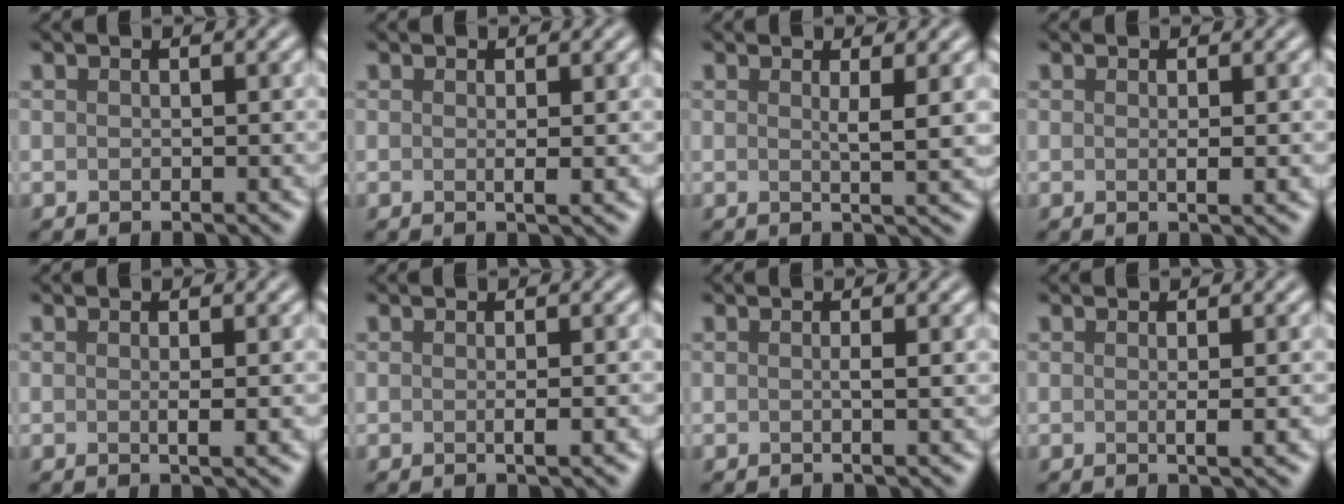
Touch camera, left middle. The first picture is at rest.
{"total": 1.1, "force": [0.0, 0.1, 1.1], "torque": [-0.014, 0.002, 0.002]}
{"total": 2.0, "force": [0.6, 0.3, 1.9], "torque": [-0.028, -0.002, 0.011]}
{"total": 1.1, "force": [-0.1, 0.1, 1.0], "torque": [-0.015, 0.002, 0.002]}
{"total": 1.6, "force": [-0.2, 0.3, 1.5], "torque": [-0.020, 0.001, -0.001]}
{"total": 1.5, "force": [-0.3, 0.4, 1.5], "torque": [-0.015, -0.001, -0.004]}
{"total": 0.8, "force": [-0.2, 0.1, 0.8], "torque": [-0.011, -0.001, -0.004]}
{"total": 1.5, "force": [-0.1, 0.3, 1.5], "torque": [-0.020, 0.002, -0.002]}